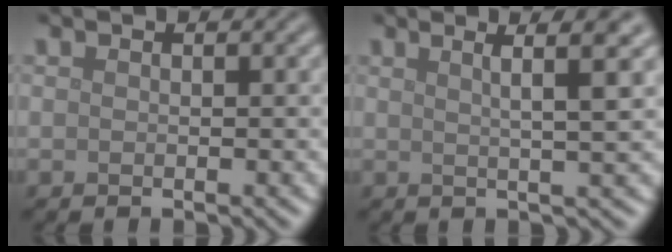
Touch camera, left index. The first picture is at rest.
{"total": 5.6, "force": [2.8, 1.3, 4.6], "torque": [-0.048, 0.028, 0.016]}